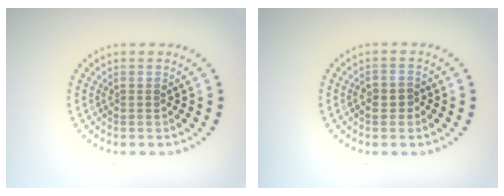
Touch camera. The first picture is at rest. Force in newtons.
{"total": 1.3, "press": 1.2, "slide": 0.5}